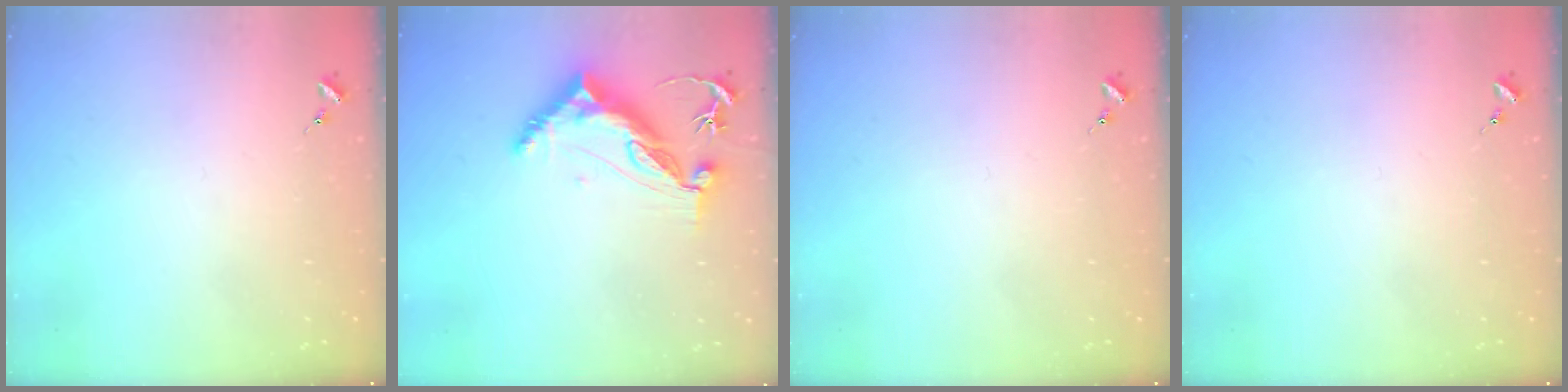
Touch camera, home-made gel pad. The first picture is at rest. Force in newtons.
{"total": 10.7, "press": 10.6, "slide": 1.2}
{"total": 0.0}
{"total": 0.0}